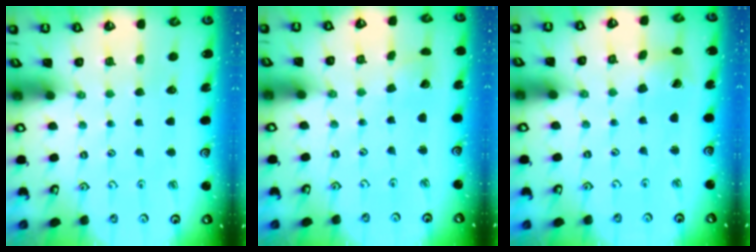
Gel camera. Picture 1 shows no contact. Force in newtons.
{"total": 1.8, "press": 1.7, "slide": 0.3}
{"total": 2.8, "press": 2.7, "slide": 0.4}